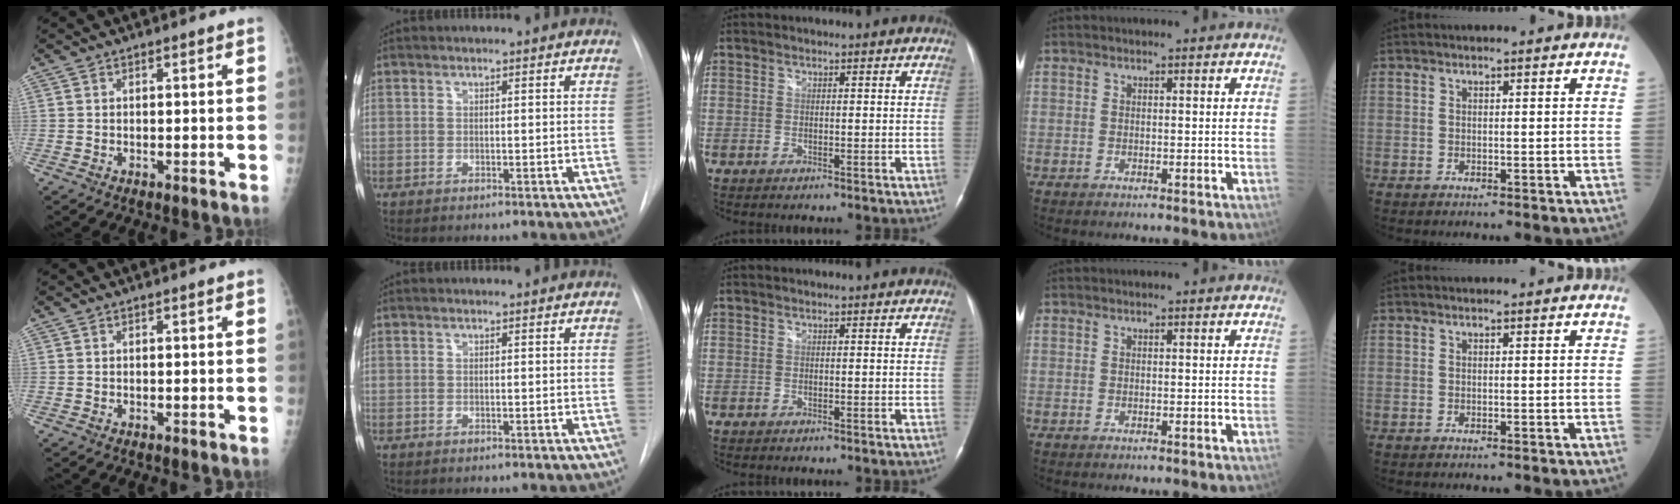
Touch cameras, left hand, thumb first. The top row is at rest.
{}